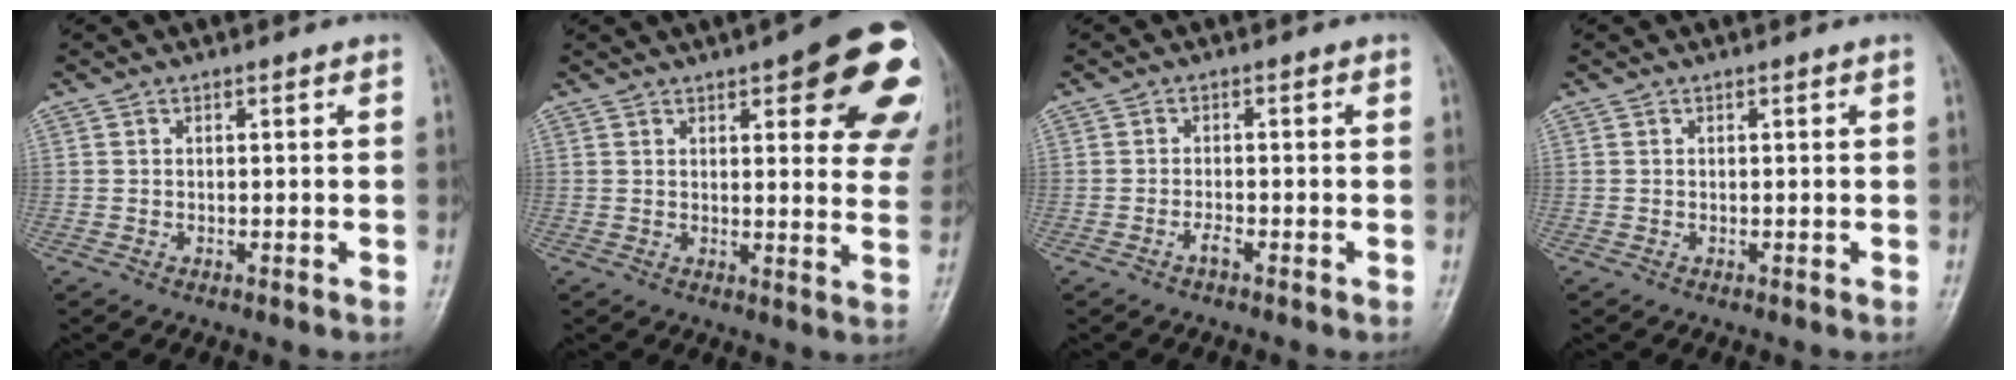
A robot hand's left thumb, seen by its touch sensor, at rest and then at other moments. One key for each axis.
{"total": 20.6, "fx": 9.4, "fy": 6.6, "fz": 17.0, "tx": -0.177, "ty": -0.024, "tz": 0.105}
{"total": 1.6, "fx": -1.1, "fy": 0.4, "fz": 1.1, "tx": -0.022, "ty": 0.004, "tz": -0.024}
{"total": 0.0}